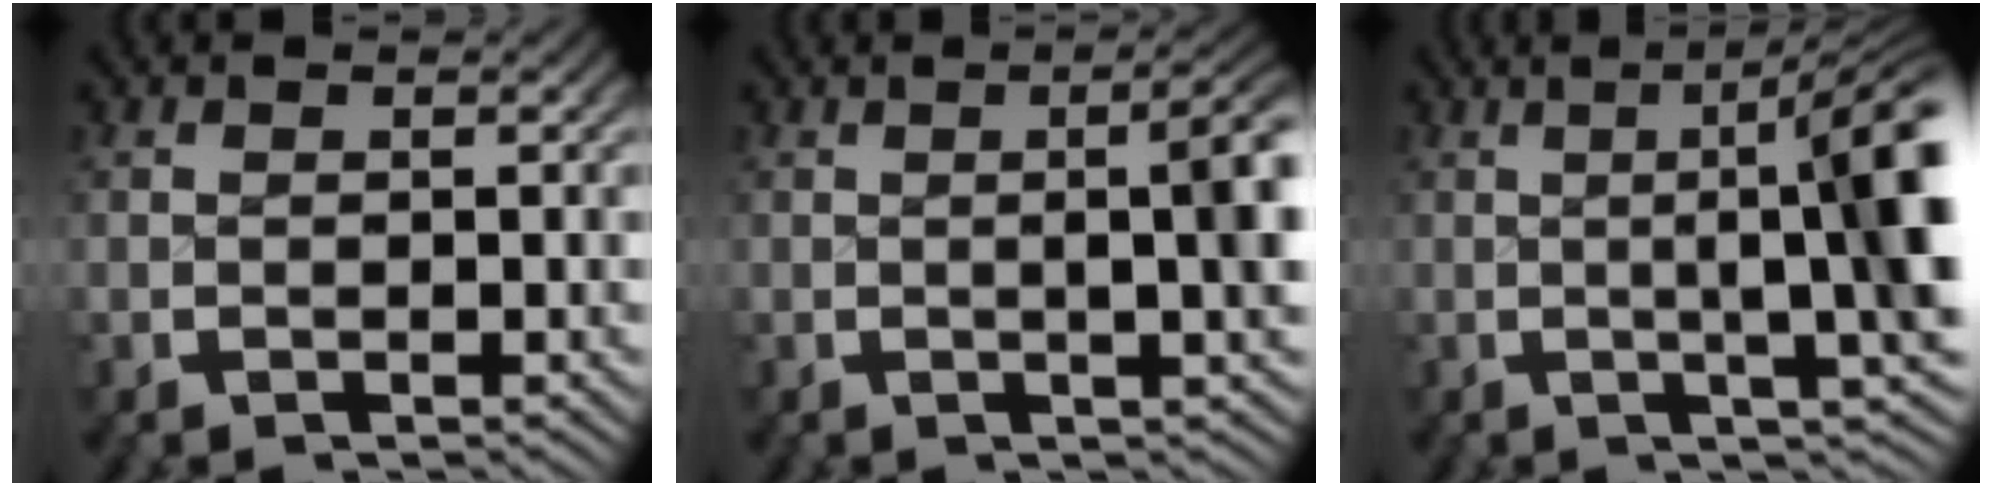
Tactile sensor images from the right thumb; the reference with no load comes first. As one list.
[{"total": 6.8, "force": [0.8, 2.4, 6.3], "torque": [-0.067, 0.013, 0.005]}, {"total": 12.6, "force": [2.1, 4.6, 11.5], "torque": [-0.128, 0.021, 0.015]}]